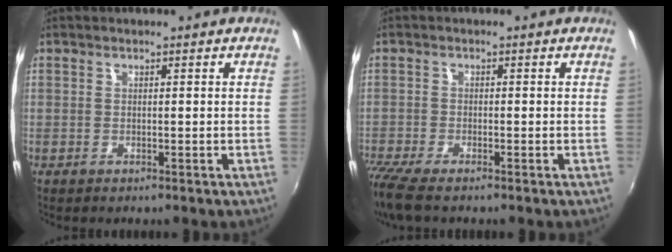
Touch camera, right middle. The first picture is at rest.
{"total": 6.4, "force": [-5.2, 1.3, 3.6], "torque": [-0.096, -0.032, -0.101]}